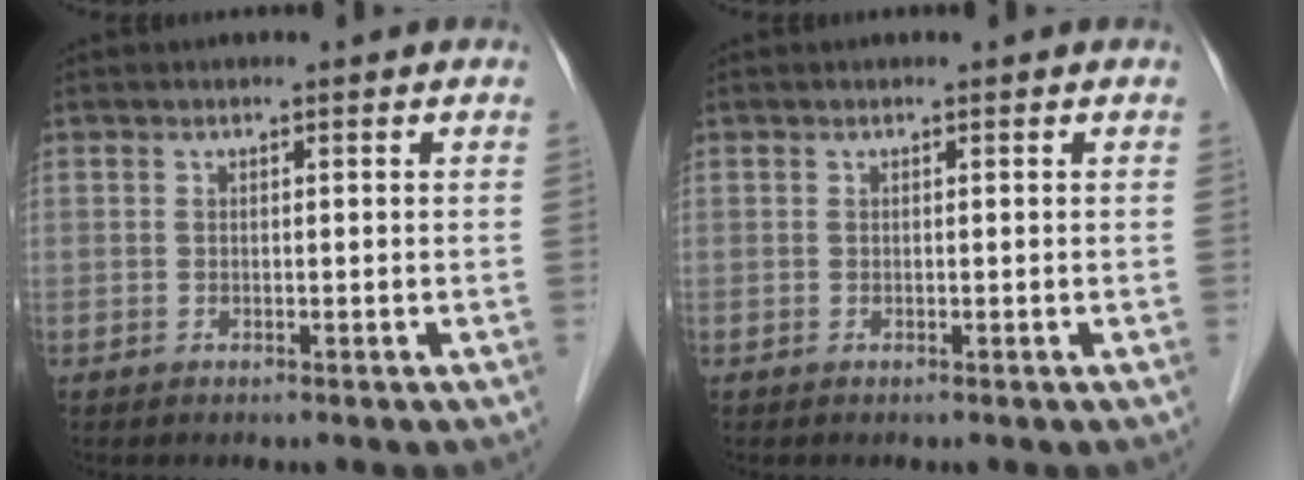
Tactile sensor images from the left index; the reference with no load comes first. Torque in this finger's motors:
{"motor_torque": [0.00, 0.00, 0.00, 0.00]}